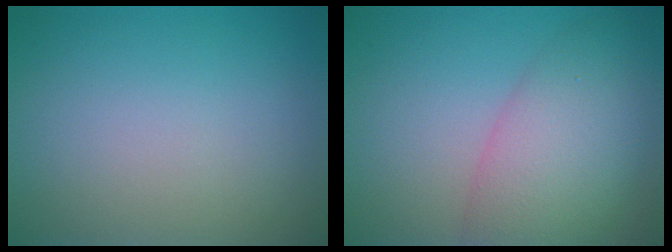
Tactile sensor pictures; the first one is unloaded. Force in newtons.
{"total": 7.2, "press": 7.2, "slide": 0.3}